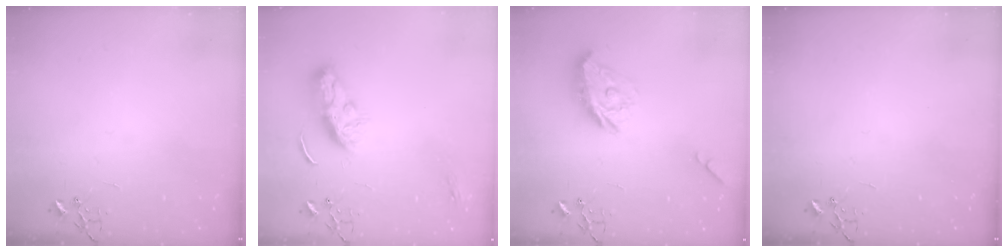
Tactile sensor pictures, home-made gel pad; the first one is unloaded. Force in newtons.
{"total": 8.8, "press": 8.8, "slide": 0.5}
{"total": 13.5, "press": 13.4, "slide": 0.7}
{"total": 0.0}